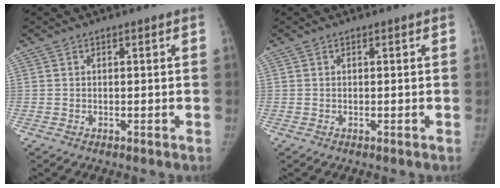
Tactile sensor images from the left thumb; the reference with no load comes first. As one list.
[{"total": 0.0}]